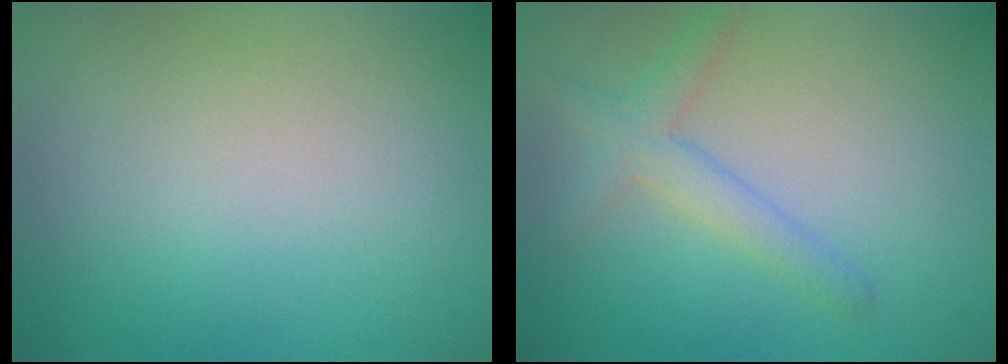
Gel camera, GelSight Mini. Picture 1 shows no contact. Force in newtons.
{"total": 2.7, "press": 2.7, "slide": 0.1}